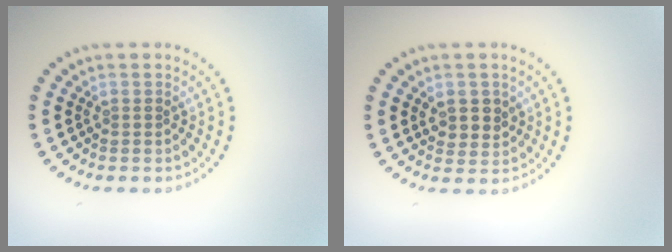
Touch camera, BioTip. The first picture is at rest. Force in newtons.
{"total": 2.3, "press": 2.1, "slide": 0.8}